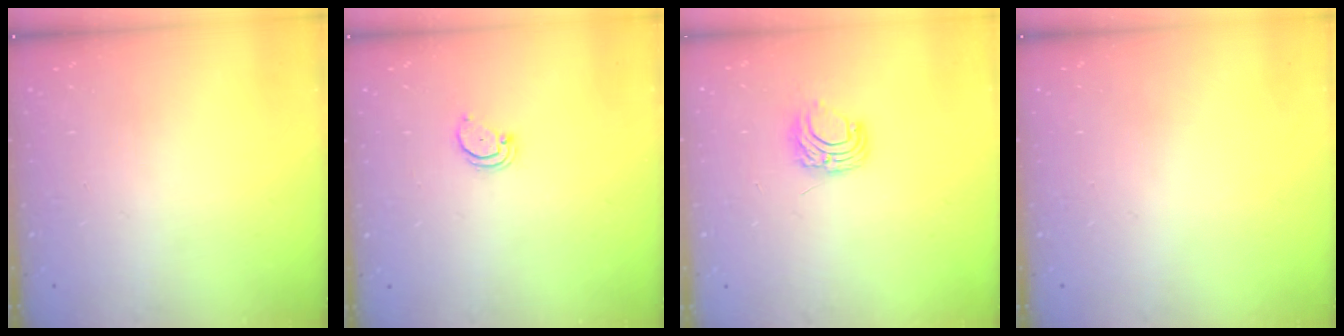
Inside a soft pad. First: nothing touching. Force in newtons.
{"total": 1.5, "press": 1.5, "slide": 0.2}
{"total": 6.6, "press": 6.6, "slide": 0.5}
{"total": 0.0}